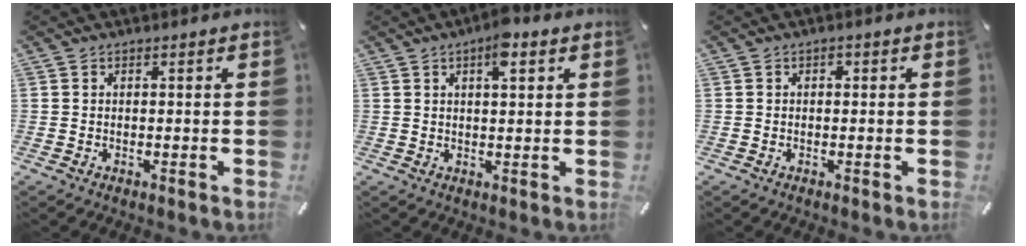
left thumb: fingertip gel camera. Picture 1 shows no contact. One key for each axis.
{"total": 5.5, "fx": 3.0, "fy": 1.7, "fz": 4.3, "tx": -0.066, "ty": -0.003, "tz": 0.046}
{"total": 0.7, "fx": 0.1, "fy": 0.6, "fz": 0.3, "tx": -0.006, "ty": 0.004, "tz": 0.001}